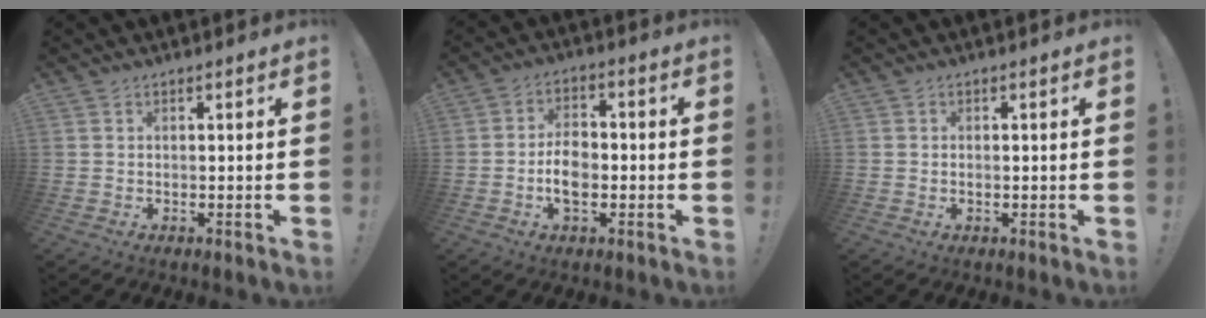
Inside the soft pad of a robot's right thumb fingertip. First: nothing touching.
{"total": 7.5, "force": [-2.1, 4.6, 5.5], "torque": [-0.098, 0.004, -0.041]}
{"total": 0.6, "force": [-0.3, 0.1, 0.5], "torque": [-0.011, 0.000, -0.004]}